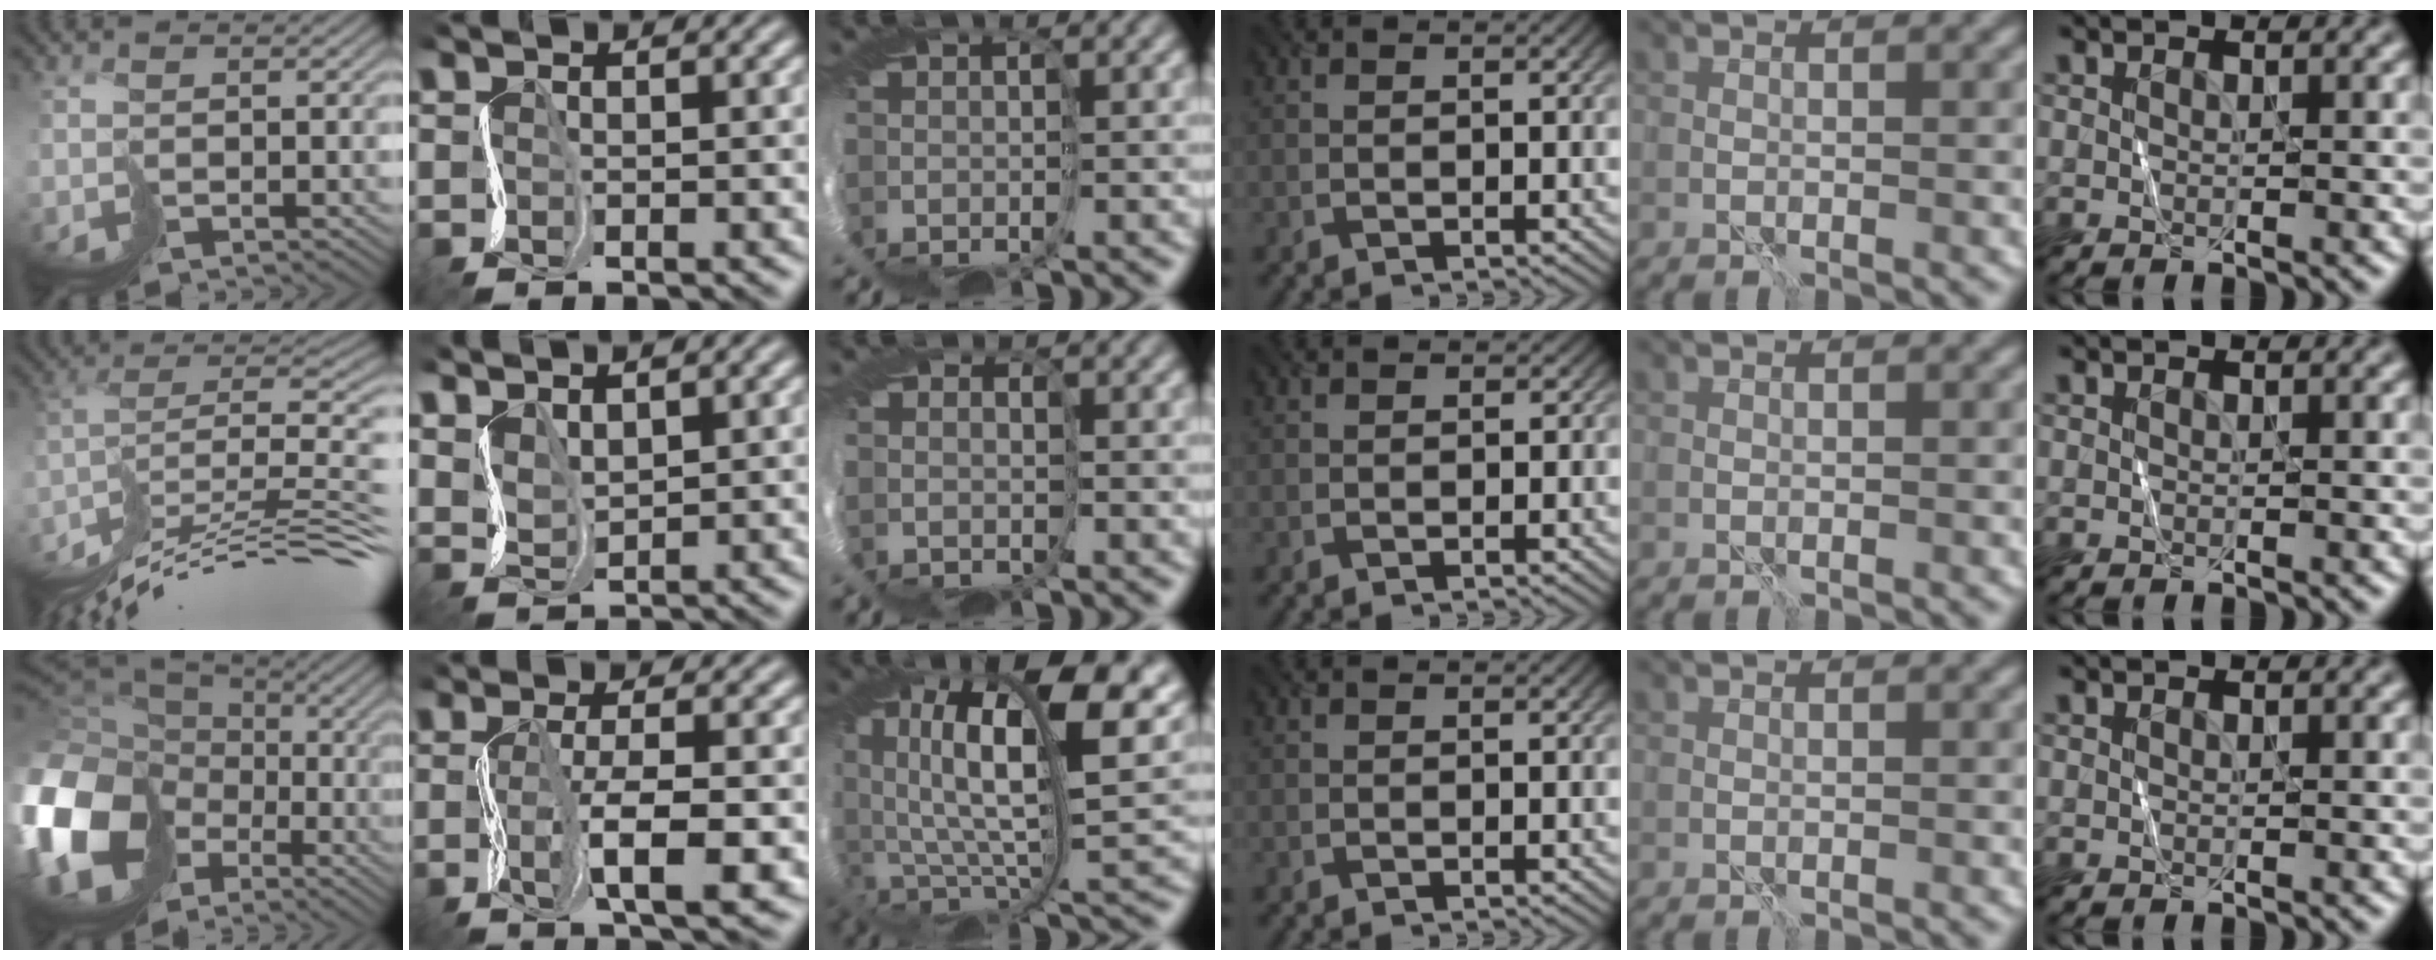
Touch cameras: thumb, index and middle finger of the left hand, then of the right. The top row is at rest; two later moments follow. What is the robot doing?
{"motion": "cut", "object": "paper bag"}